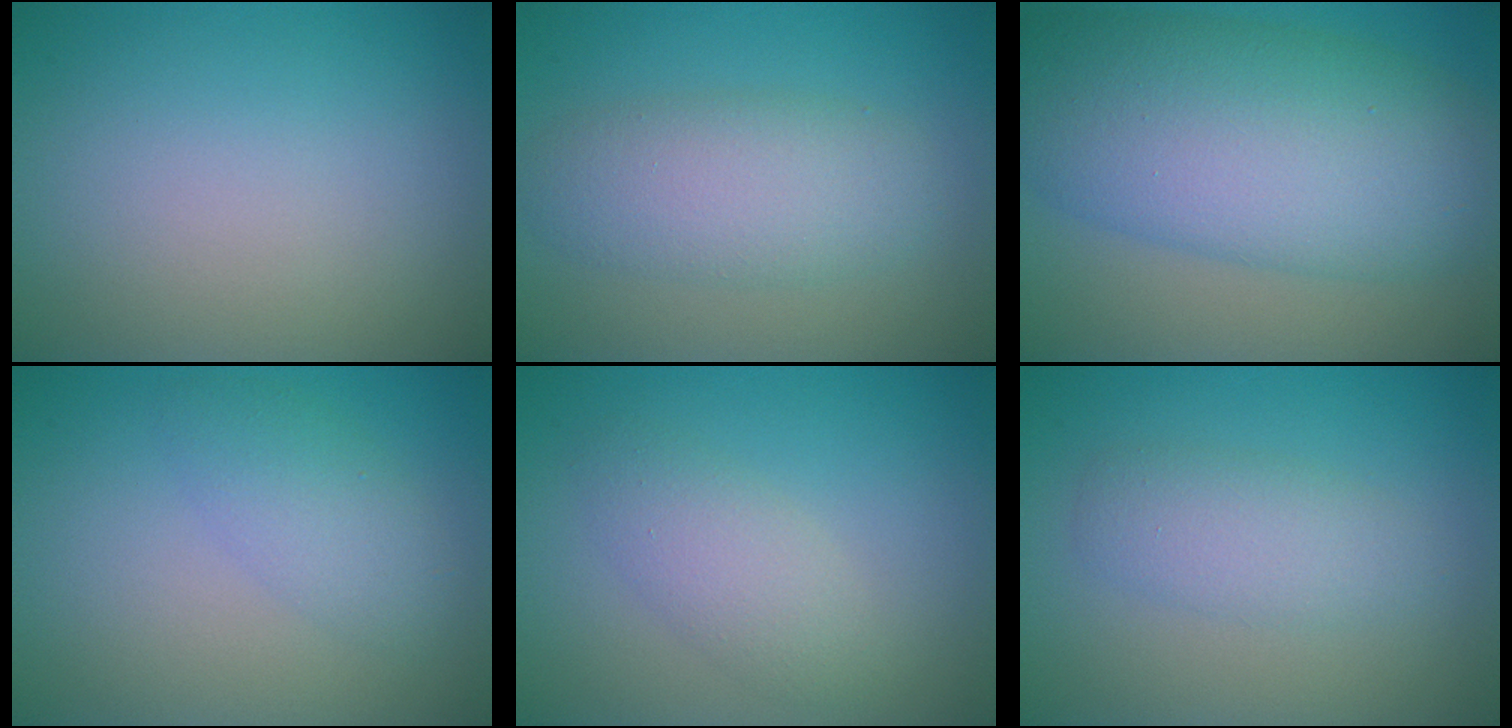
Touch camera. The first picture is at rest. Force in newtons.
{"total": 4.8, "press": 4.8, "slide": 0.3}
{"total": 11.8, "press": 11.8, "slide": 0.1}
{"total": 2.8, "press": 2.8, "slide": 0.1}
{"total": 2.8, "press": 2.8, "slide": 0.2}
{"total": 2.9, "press": 2.9, "slide": 0.1}